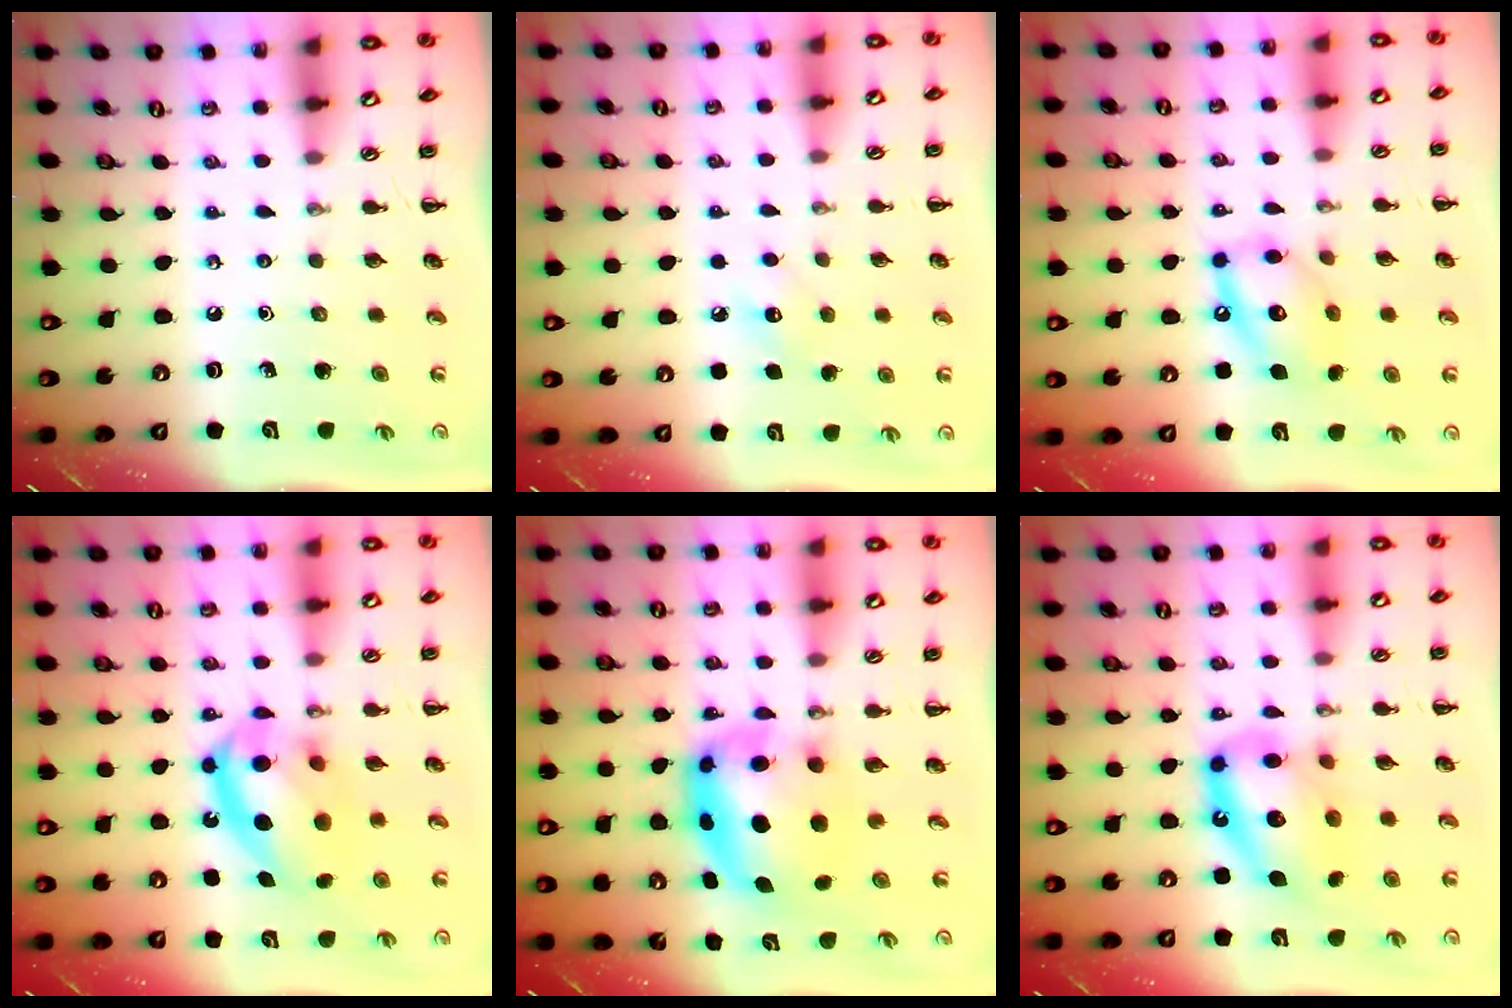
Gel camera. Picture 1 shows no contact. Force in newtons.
{"total": 7.6, "press": 7.4, "slide": 1.7}
{"total": 13.8, "press": 13.7, "slide": 1.9}
{"total": 16.8, "press": 16.3, "slide": 3.9}
{"total": 8.3, "press": 8.1, "slide": 1.9}
{"total": 16.1, "press": 15.7, "slide": 3.4}